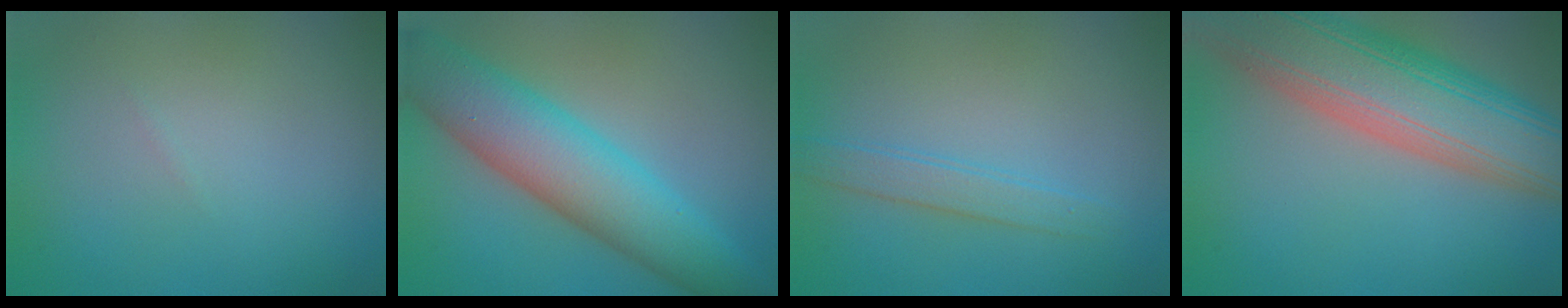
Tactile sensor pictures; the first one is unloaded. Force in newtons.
{"total": 8.6, "press": 8.6, "slide": 0.2}
{"total": 2.0, "press": 2.0, "slide": 0.2}
{"total": 12.4, "press": 12.4, "slide": 0.8}